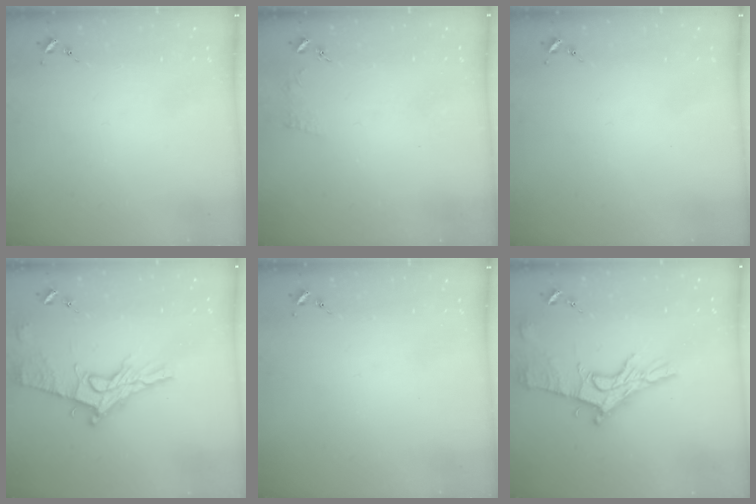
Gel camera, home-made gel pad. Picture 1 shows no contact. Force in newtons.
{"total": 3.4, "press": 3.3, "slide": 0.5}
{"total": 0.0}
{"total": 15.6, "press": 15.5, "slide": 1.6}
{"total": 0.0}
{"total": 14.1, "press": 14.1, "slide": 1.3}